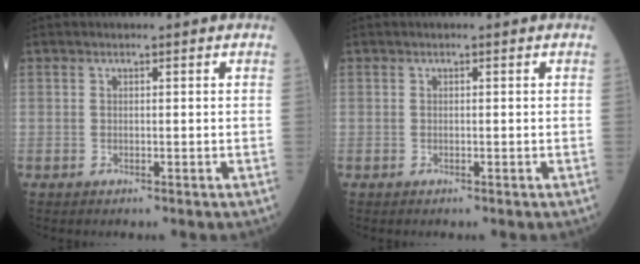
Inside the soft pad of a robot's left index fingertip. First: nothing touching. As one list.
[{"total": 0.0}]